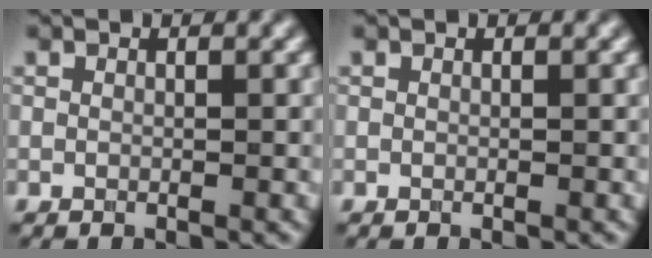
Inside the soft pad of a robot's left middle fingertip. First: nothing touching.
{"total": 0.0}